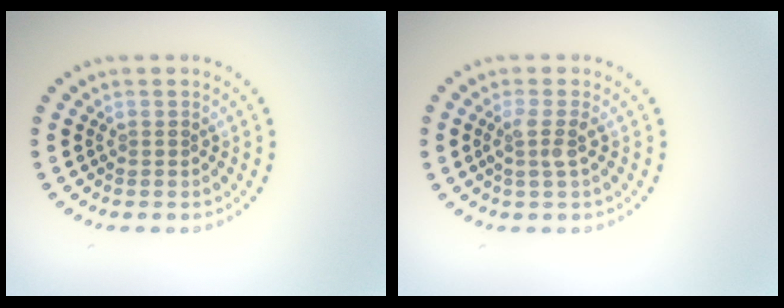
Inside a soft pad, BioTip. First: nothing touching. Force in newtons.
{"total": 1.8, "press": 1.4, "slide": 1.2}